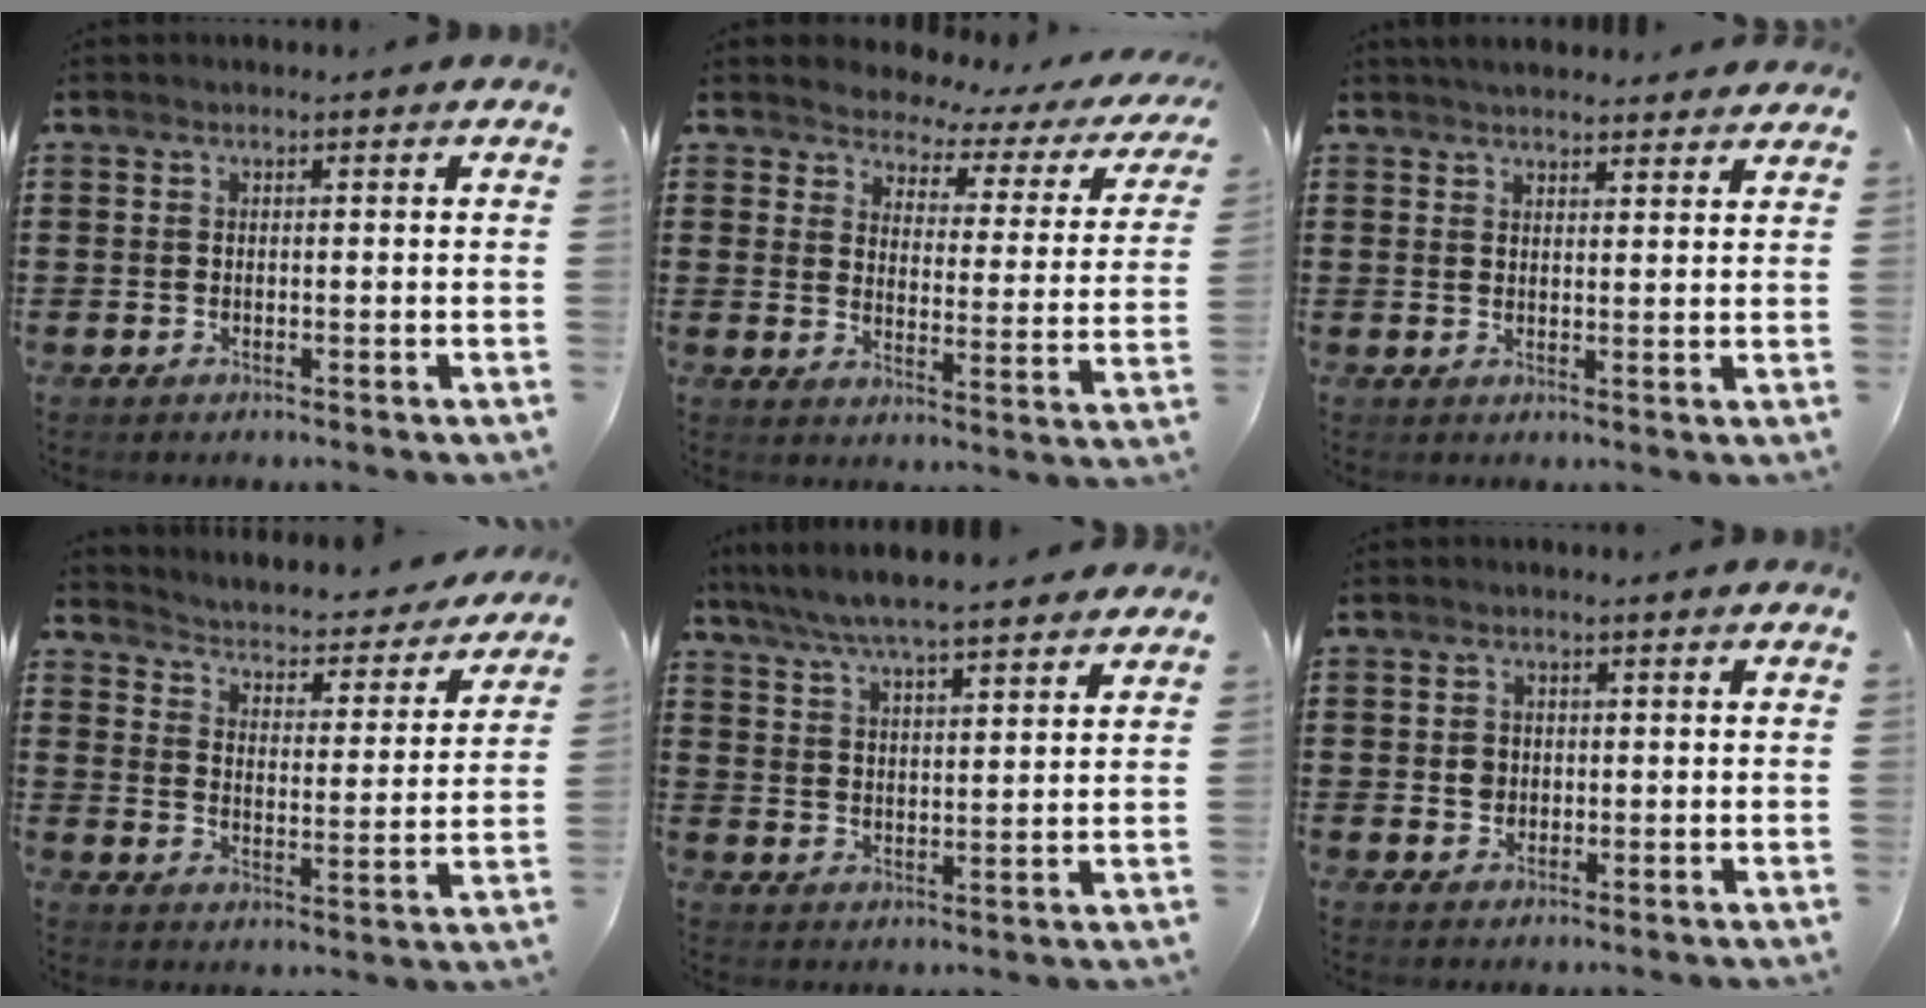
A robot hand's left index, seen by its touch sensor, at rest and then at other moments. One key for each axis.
{"total": 2.9, "fx": 2.7, "fy": 0.8, "fz": 0.4, "tx": -0.032, "ty": -0.025, "tz": 0.039}
{"total": 3.2, "fx": 3.1, "fy": 0.2, "fz": 0.5, "tx": -0.018, "ty": -0.006, "tz": 0.059}
{"total": 2.3, "fx": 2.3, "fy": 0.2, "fz": 0.4, "tx": -0.026, "ty": -0.029, "tz": 0.026}
{"total": 5.9, "fx": 5.4, "fy": 0.1, "fz": 2.2, "tx": -0.064, "ty": -0.024, "tz": 0.095}
{"total": 2.0, "fx": 0.1, "fy": 1.8, "fz": 0.9, "tx": -0.023, "ty": 0.008, "tz": 0.001}